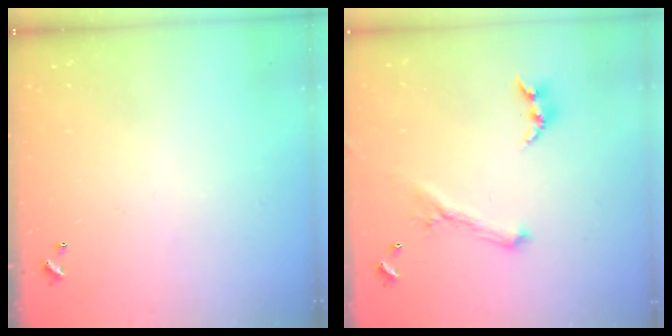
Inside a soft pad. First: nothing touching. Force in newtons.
{"total": 0.0}